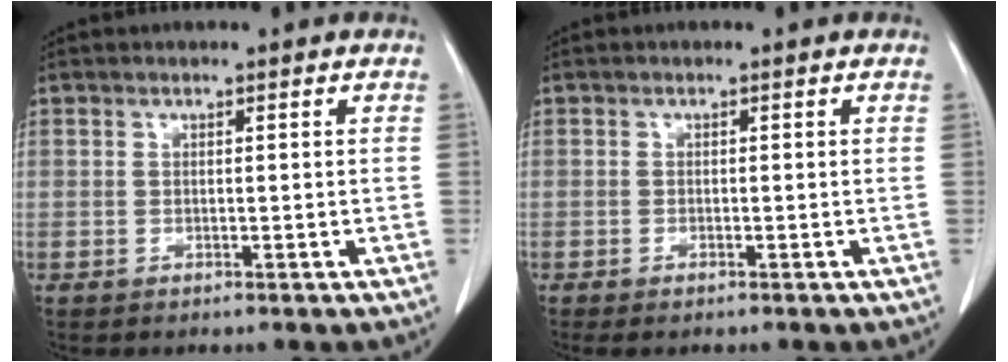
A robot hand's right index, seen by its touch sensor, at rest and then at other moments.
{"total": 0.9, "force": [-0.7, 0.1, 0.6], "torque": [-0.011, -0.002, -0.008]}